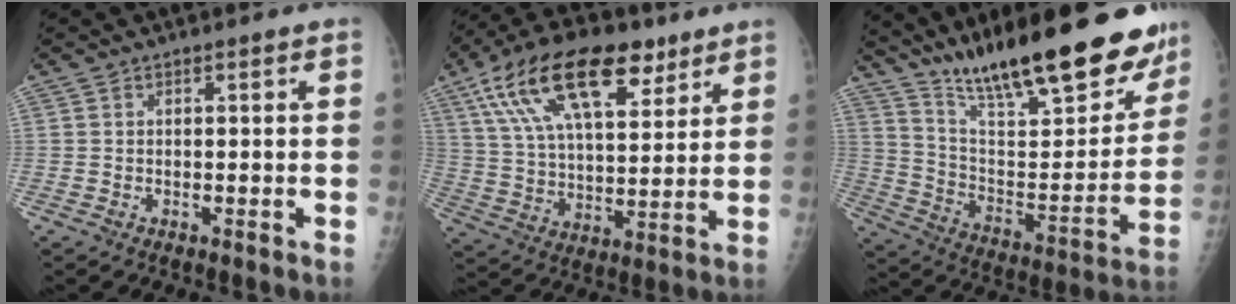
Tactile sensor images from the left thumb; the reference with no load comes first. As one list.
[{"total": 22.8, "force": [12.2, 10.7, 16.1], "torque": [-0.270, -0.012, 0.214]}, {"total": 27.9, "force": [21.1, 7.1, 16.7], "torque": [-0.224, -0.088, 0.333]}]